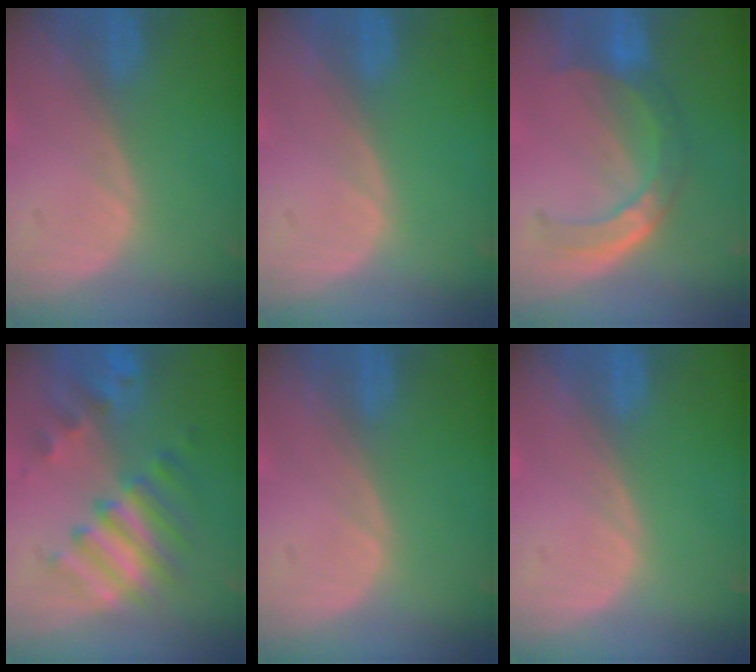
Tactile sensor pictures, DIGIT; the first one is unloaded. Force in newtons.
{"total": 0.0}
{"total": 6.7, "press": 6.2, "slide": 2.5}
{"total": 8.8, "press": 8.1, "slide": 3.3}
{"total": 0.0}
{"total": 0.0}